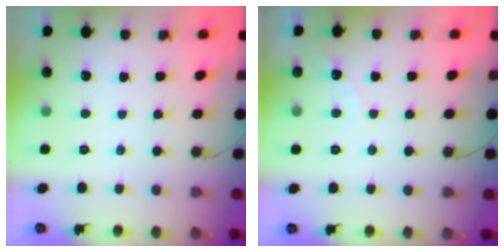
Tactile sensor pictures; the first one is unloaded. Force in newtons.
{"total": 2.9, "press": 2.9, "slide": 0.3}